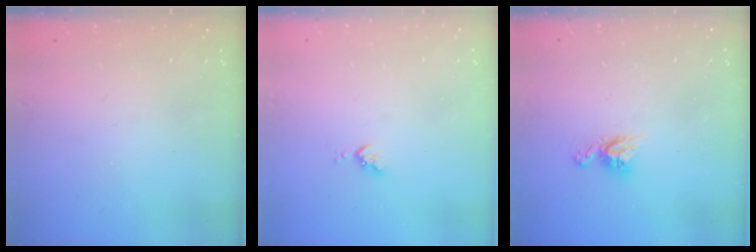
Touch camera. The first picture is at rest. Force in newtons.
{"total": 3.5, "press": 3.5, "slide": 0.4}
{"total": 6.7, "press": 6.7, "slide": 0.4}